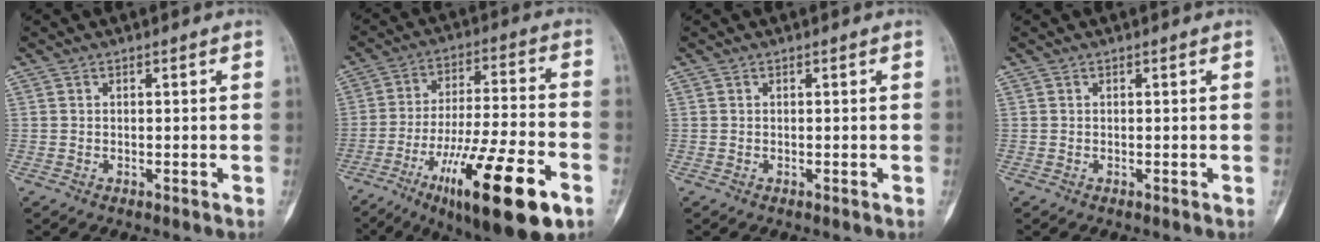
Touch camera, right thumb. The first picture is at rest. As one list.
[{"total": 22.3, "force": [-10.6, 5.2, 18.9], "torque": [-0.316, 0.034, -0.167]}, {"total": 0.0}, {"total": 0.0}]